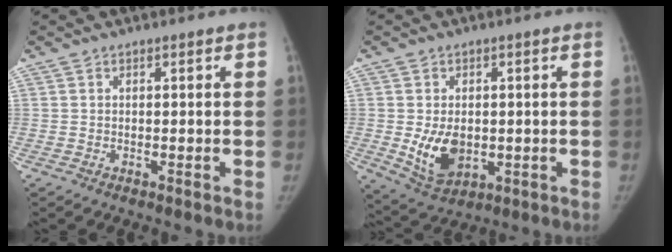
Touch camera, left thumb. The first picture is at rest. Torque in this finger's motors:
{"motor_torque": [-0.04, 0.45, 0.98, 0.19, 0.04]}